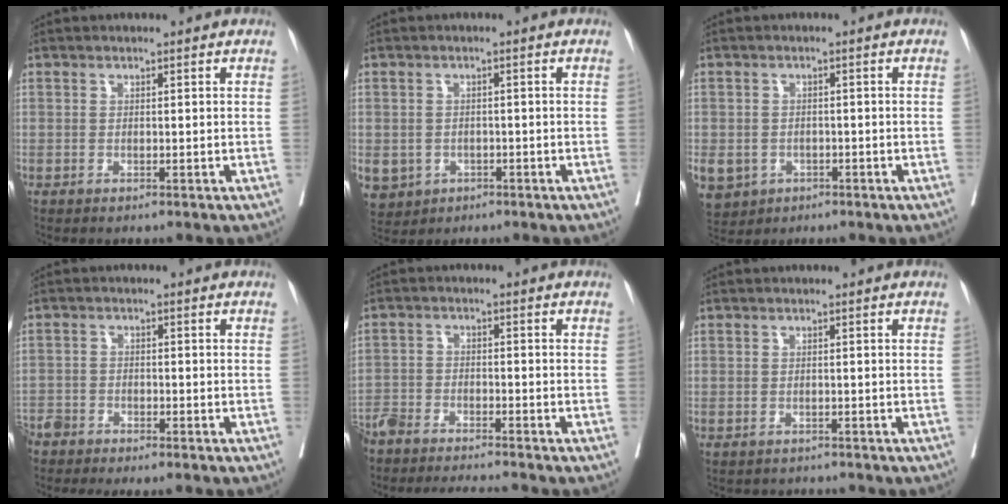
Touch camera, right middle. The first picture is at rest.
{"total": 8.6, "force": [-3.3, 7.5, 2.8], "torque": [-0.080, 0.003, -0.042]}
{"total": 13.4, "force": [-5.3, 11.1, 5.2], "torque": [-0.162, -0.004, -0.069]}
{"total": 5.6, "force": [-5.4, 0.5, 1.4], "torque": [-0.010, -0.010, -0.092]}
{"total": 11.3, "force": [-10.6, 0.4, 3.9], "torque": [-0.055, -0.002, -0.169]}
{"total": 3.0, "force": [-2.8, 1.1, -0.1], "torque": [0.005, -0.001, -0.041]}